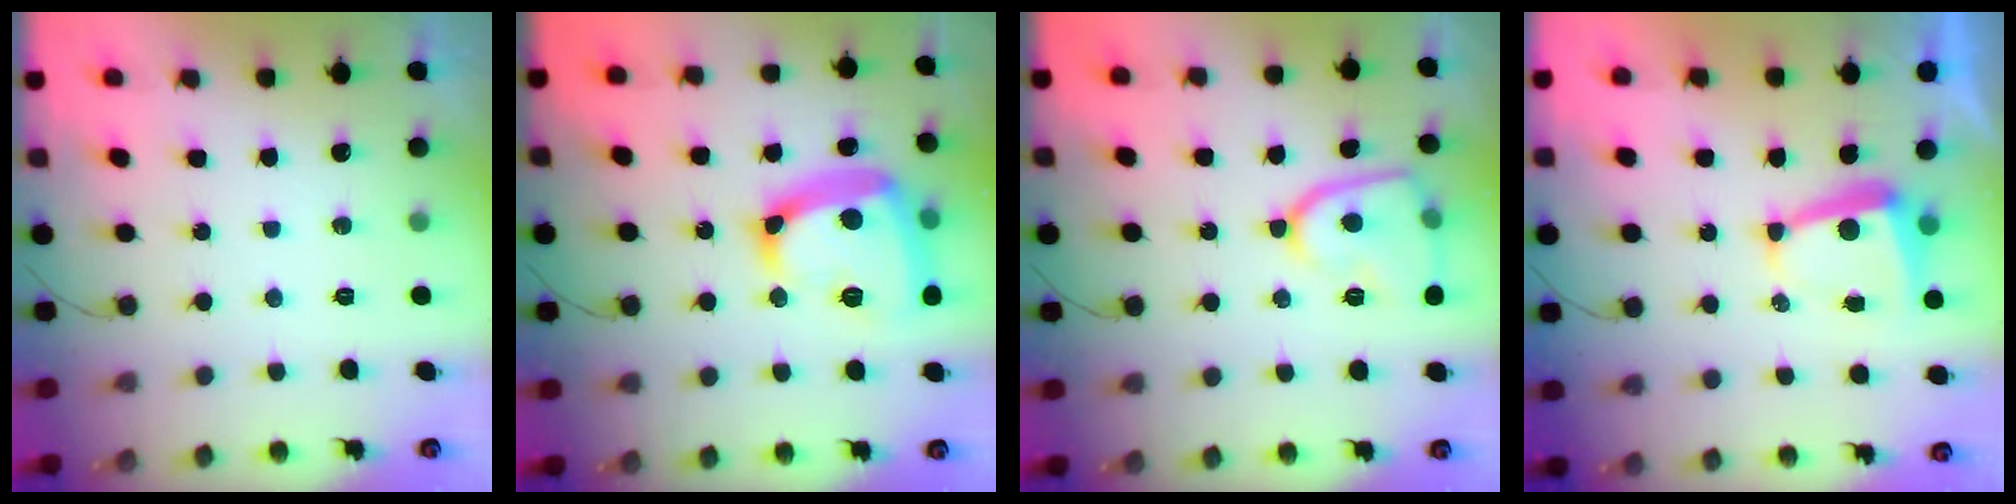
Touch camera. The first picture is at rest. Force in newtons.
{"total": 19.9, "press": 19.9, "slide": 1.7}
{"total": 12.7, "press": 12.7, "slide": 0.7}
{"total": 5.6, "press": 5.6, "slide": 0.5}